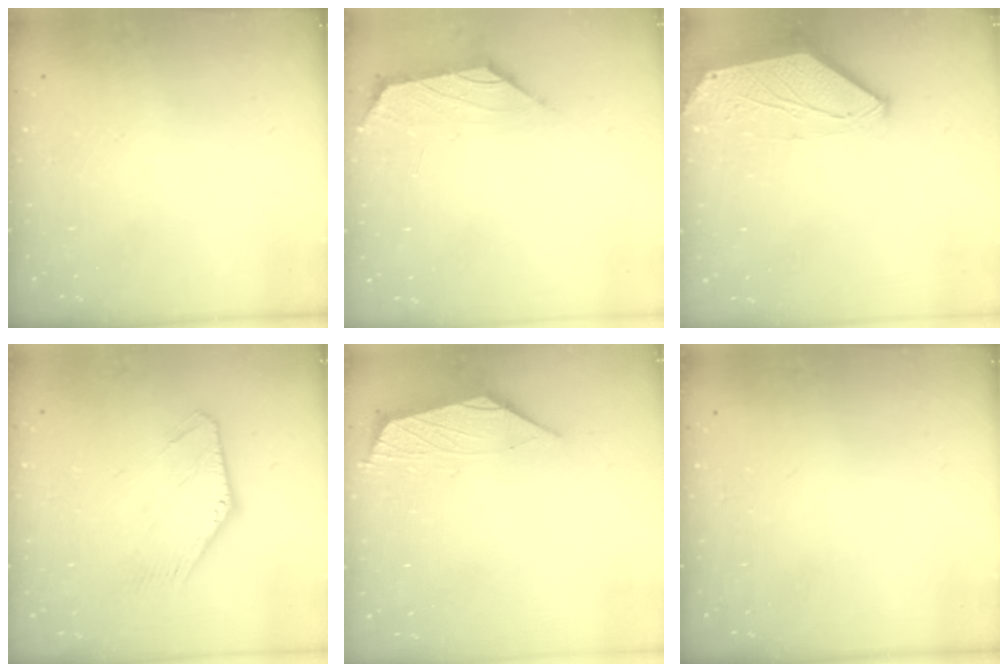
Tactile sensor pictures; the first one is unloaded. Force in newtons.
{"total": 0.0}
{"total": 0.0}
{"total": 0.6, "press": 0.6, "slide": 0.1}
{"total": 2.9, "press": 2.8, "slide": 0.6}
{"total": 0.0}